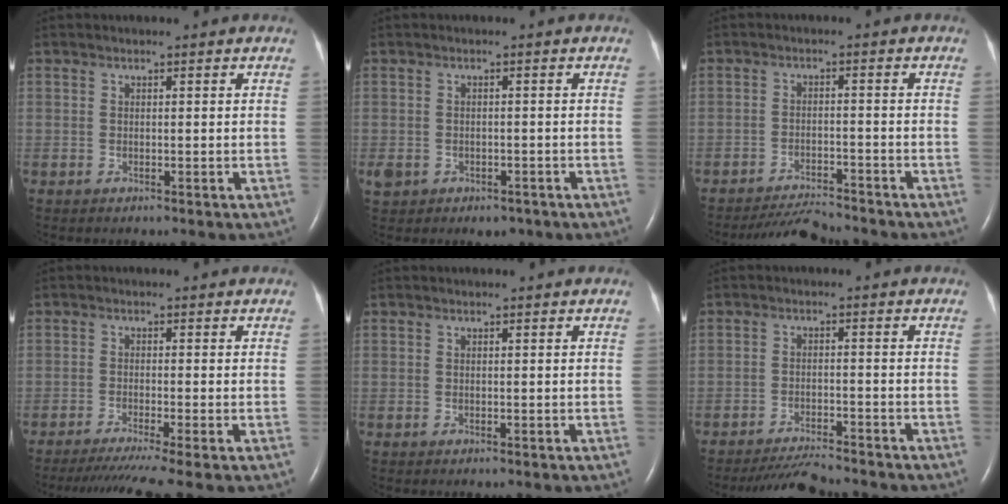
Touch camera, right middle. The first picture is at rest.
{"total": 4.7, "force": [-2.7, 3.4, 1.8], "torque": [-0.029, 0.010, -0.029]}
{"total": 5.4, "force": [-5.3, 0.1, 0.8], "torque": [-0.018, -0.015, -0.092]}
{"total": 7.6, "force": [-6.0, -1.2, 4.6], "torque": [-0.069, -0.023, -0.095]}
{"total": 0.0}
{"total": 5.5, "force": [-5.3, 0.0, 1.4], "torque": [-0.027, -0.018, -0.091]}